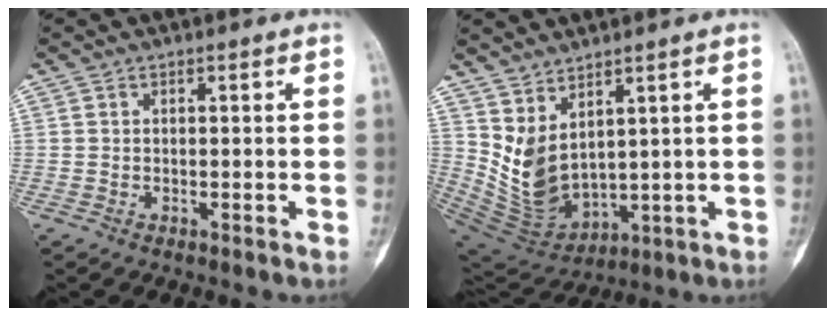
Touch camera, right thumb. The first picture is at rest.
{"total": 10.3, "force": [4.1, 5.3, 7.8], "torque": [-0.129, -0.039, 0.109]}